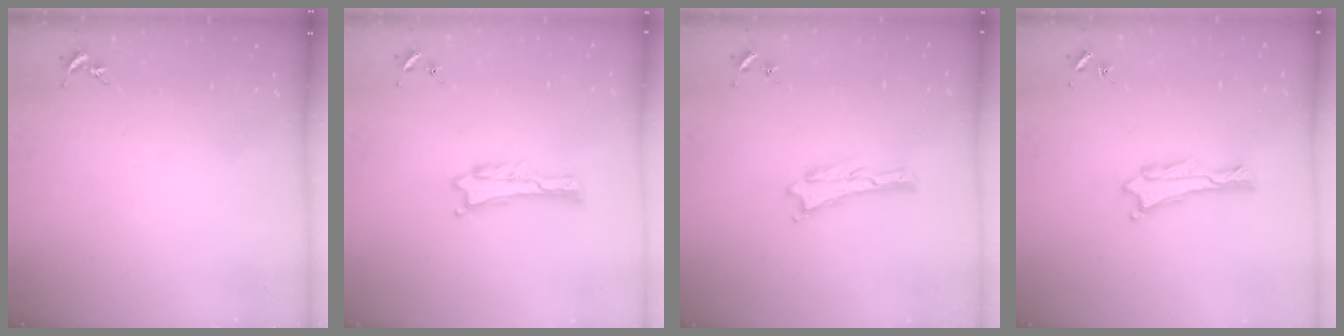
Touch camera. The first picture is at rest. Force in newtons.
{"total": 0.0}
{"total": 0.0}
{"total": 0.0}